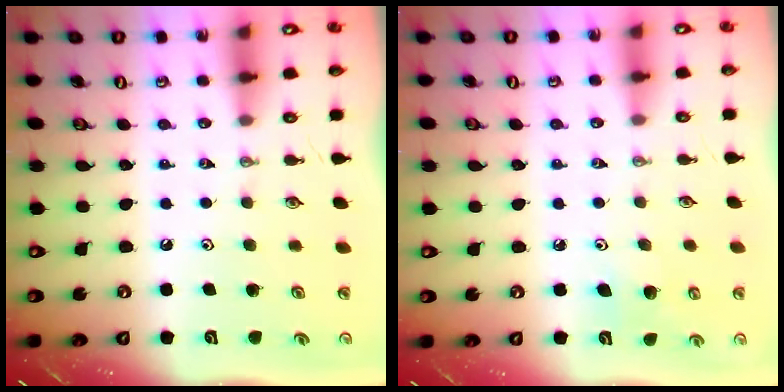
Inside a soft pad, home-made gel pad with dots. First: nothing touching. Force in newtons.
{"total": 5.8, "press": 5.6, "slide": 1.3}